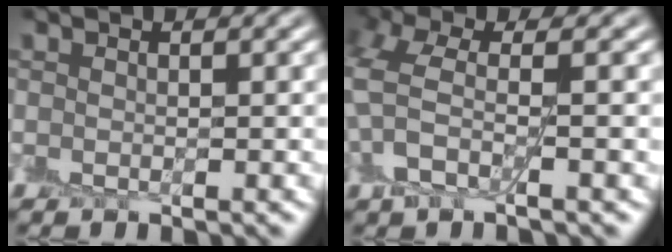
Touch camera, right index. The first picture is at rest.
{"total": 4.2, "force": [0.1, 1.9, 3.7], "torque": [-0.083, 0.004, -0.004]}